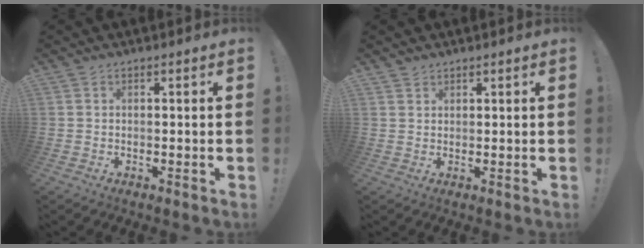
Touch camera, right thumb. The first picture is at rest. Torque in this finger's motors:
{"motor_torque": [-0.53, 0.08, -0.04, -0.04, 0.04]}